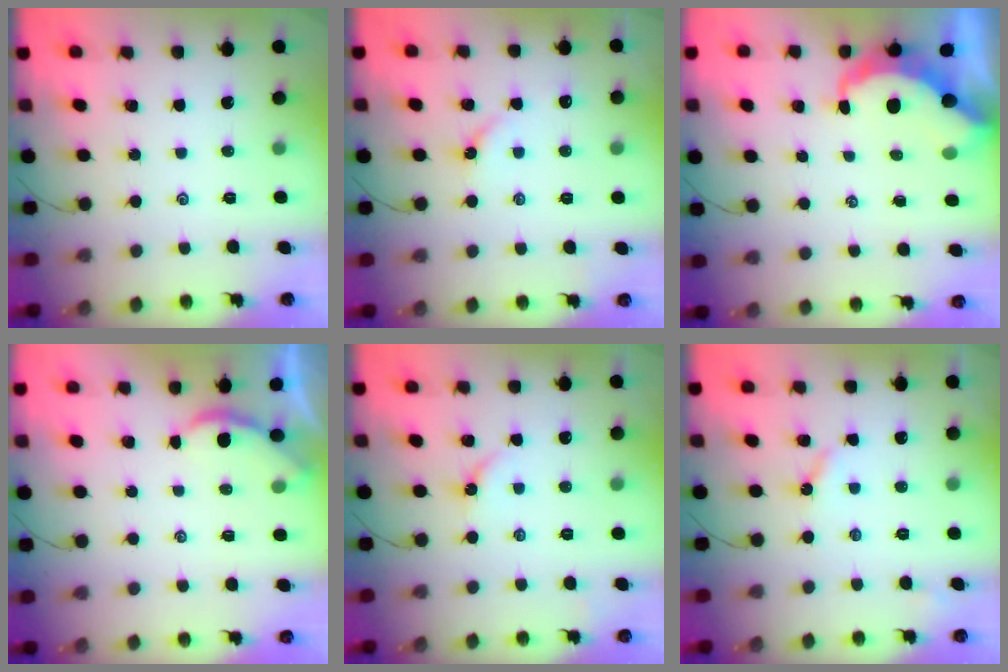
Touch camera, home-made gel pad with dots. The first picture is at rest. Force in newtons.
{"total": 3.2, "press": 3.2, "slide": 0.5}
{"total": 8.1, "press": 8.0, "slide": 1.0}
{"total": 1.6, "press": 1.6, "slide": 0.1}
{"total": 3.6, "press": 3.5, "slide": 0.7}
{"total": 3.8, "press": 3.7, "slide": 0.5}